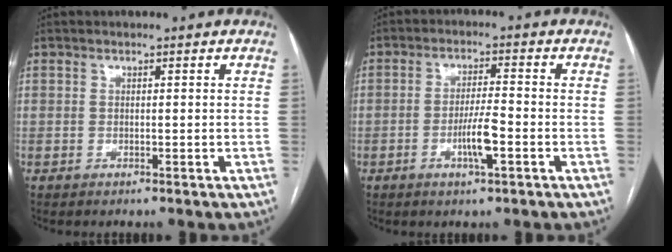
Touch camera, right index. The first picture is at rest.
{"total": 5.2, "force": [-1.9, 0.5, 4.8], "torque": [-0.091, -0.004, -0.035]}